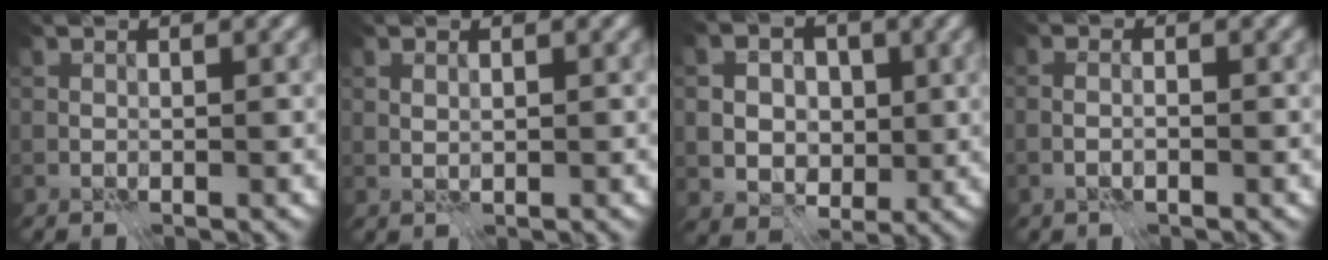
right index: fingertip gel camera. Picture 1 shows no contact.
{"total": 0.7, "force": [0.4, 0.2, 0.6], "torque": [-0.011, 0.001, 0.011]}
{"total": 5.2, "force": [0.3, 4.2, 3.0], "torque": [-0.045, 0.006, 0.000]}
{"total": 1.2, "force": [-0.6, 0.3, 1.0], "torque": [-0.014, 0.004, -0.014]}